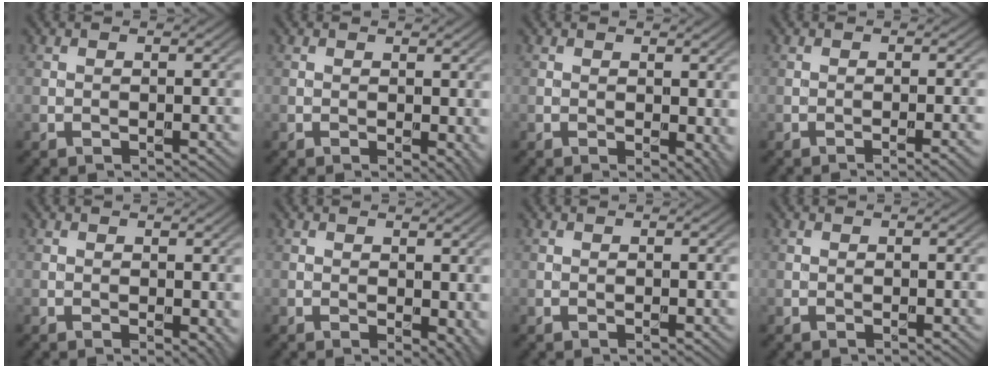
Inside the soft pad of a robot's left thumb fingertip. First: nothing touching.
{"total": 2.3, "force": [-0.1, 1.2, 1.9], "torque": [-0.019, -0.008, 0.002]}
{"total": 3.2, "force": [-0.1, 1.9, 2.6], "torque": [-0.026, -0.008, 0.001]}
{"total": 2.4, "force": [-1.1, 0.4, 2.0], "torque": [-0.023, 0.005, -0.022]}
{"total": 2.1, "force": [-0.2, 1.2, 1.8], "torque": [-0.019, -0.009, 0.000]}
{"total": 4.0, "force": [-0.2, 2.4, 3.2], "torque": [-0.034, -0.011, -0.001]}
{"total": 0.0}
{"total": 0.0}